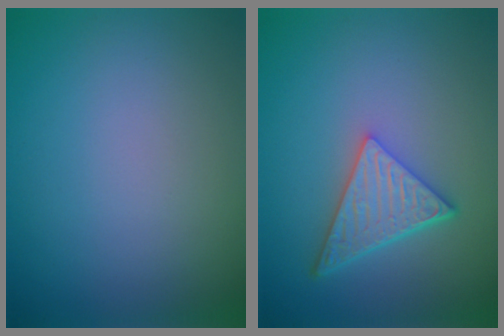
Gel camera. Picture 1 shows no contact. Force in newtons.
{"total": 5.1, "press": 3.8, "slide": 3.4}